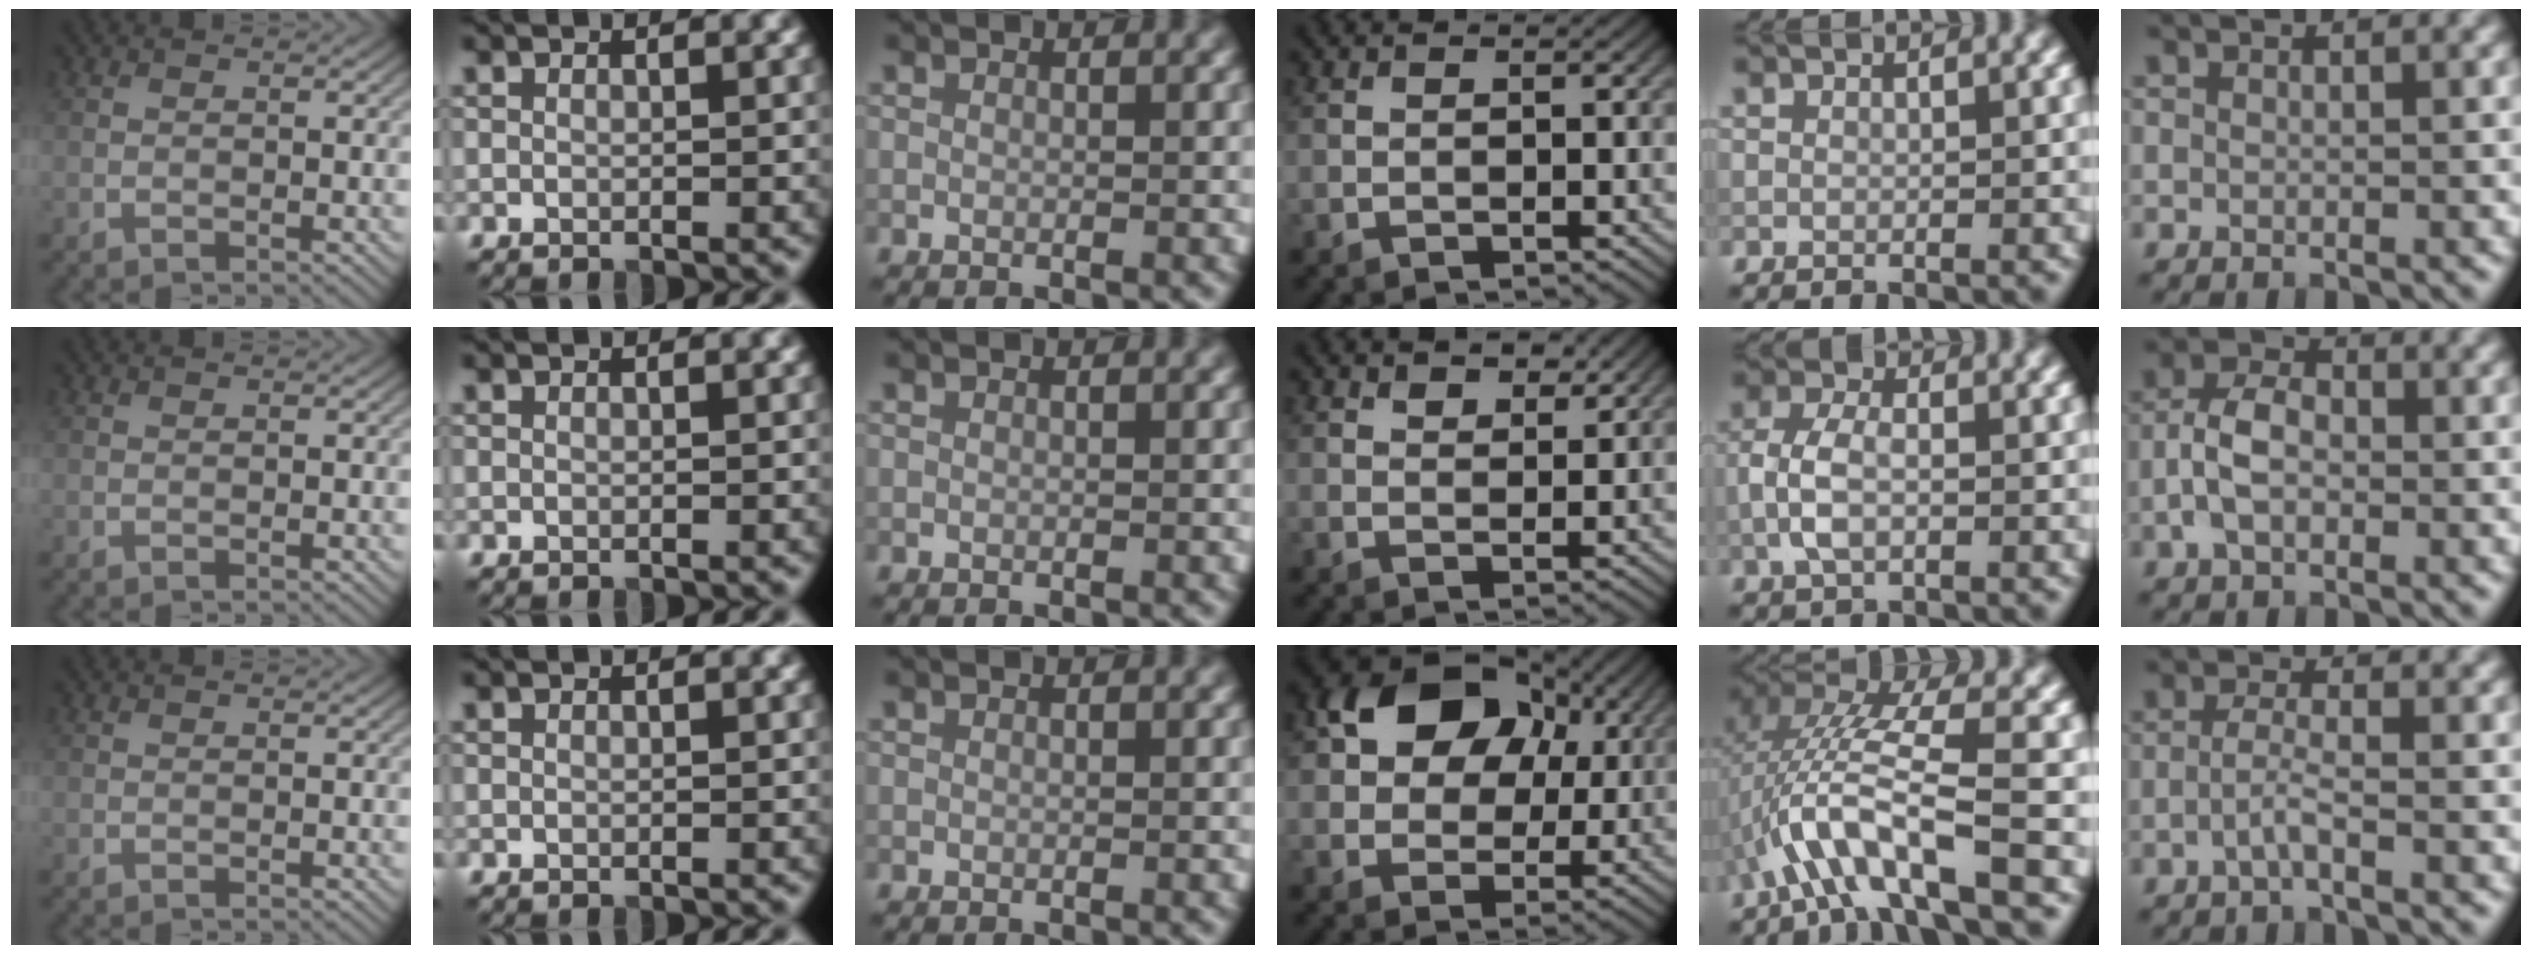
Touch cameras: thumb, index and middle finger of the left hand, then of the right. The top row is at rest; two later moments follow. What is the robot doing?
{"motion": "lift_and_place", "object": "calculator"}